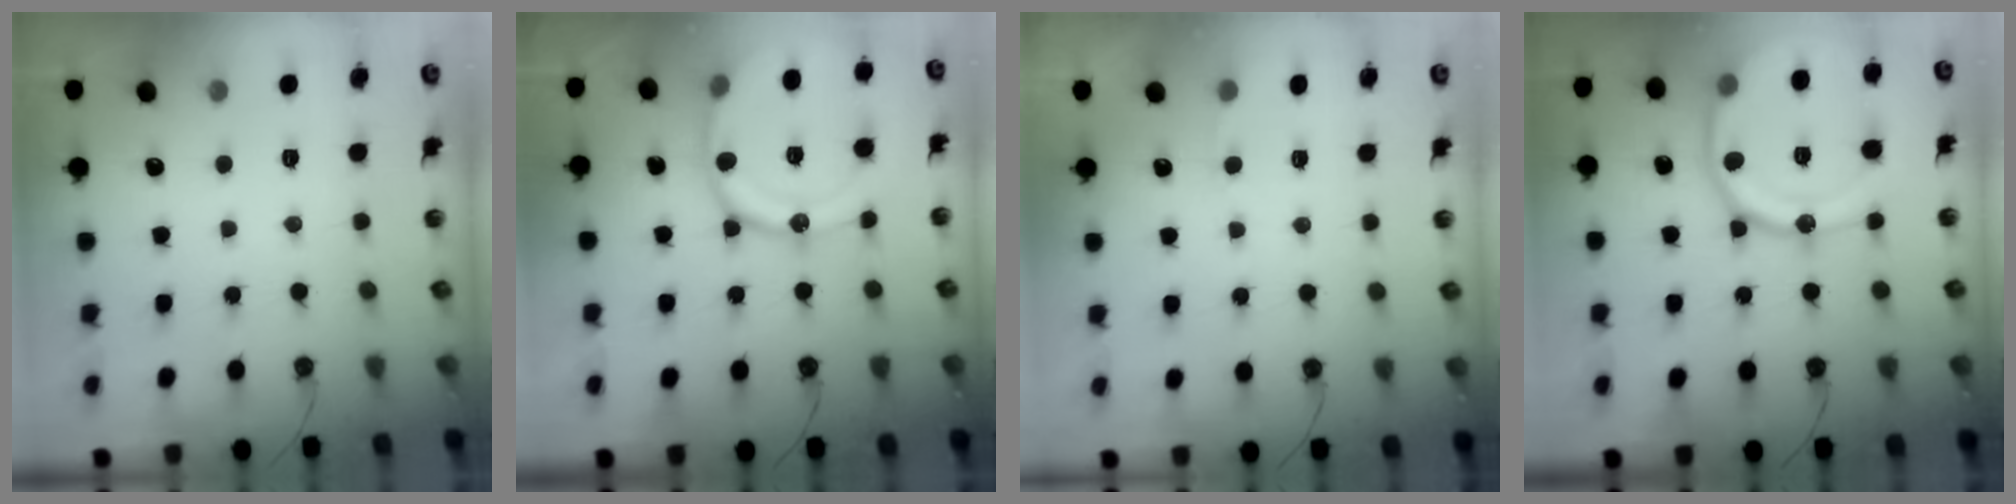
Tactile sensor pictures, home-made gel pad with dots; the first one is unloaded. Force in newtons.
{"total": 18.8, "press": 18.4, "slide": 3.4}
{"total": 3.3, "press": 3.3, "slide": 0.3}
{"total": 21.5, "press": 21.4, "slide": 2.4}